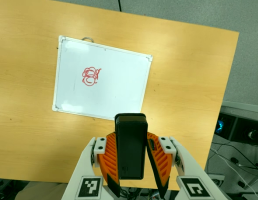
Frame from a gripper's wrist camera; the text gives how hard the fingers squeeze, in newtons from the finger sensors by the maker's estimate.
{"total": 5.9, "left": 4.8, "right": 6.9}